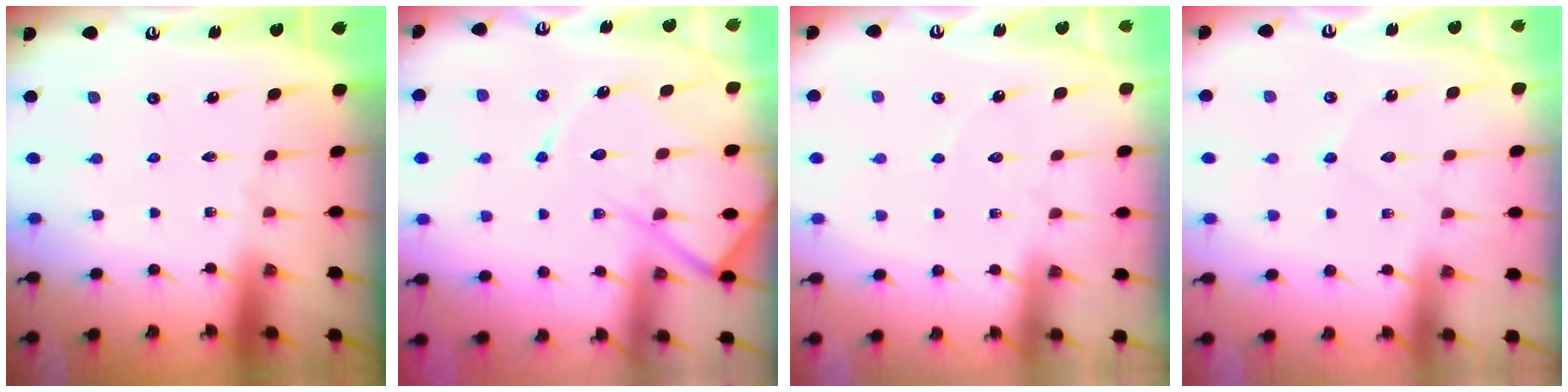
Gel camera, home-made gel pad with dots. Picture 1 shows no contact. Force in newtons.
{"total": 12.1, "press": 12.0, "slide": 1.4}
{"total": 2.9, "press": 2.9, "slide": 0.2}
{"total": 3.6, "press": 3.6, "slide": 0.4}